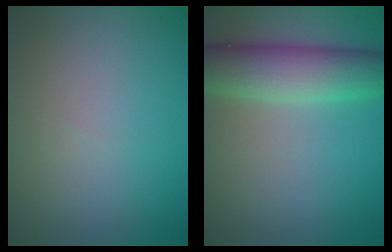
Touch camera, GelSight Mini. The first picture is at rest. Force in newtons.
{"total": 6.4, "press": 6.4, "slide": 0.2}